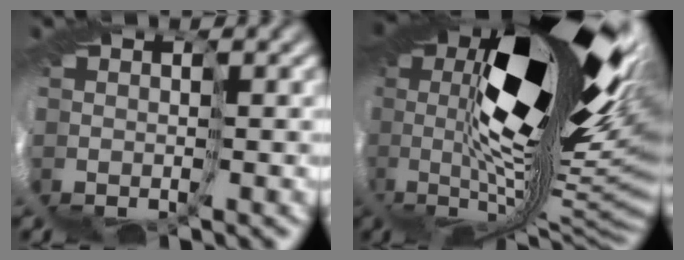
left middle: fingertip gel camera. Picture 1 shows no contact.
{"total": 15.0, "force": [6.6, 4.3, 12.7], "torque": [-0.241, -0.001, 0.116]}